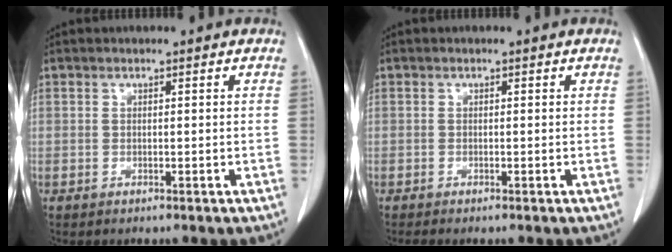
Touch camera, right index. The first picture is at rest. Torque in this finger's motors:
{"motor_torque": [-0.14, 0.08, -0.07, 0.01]}